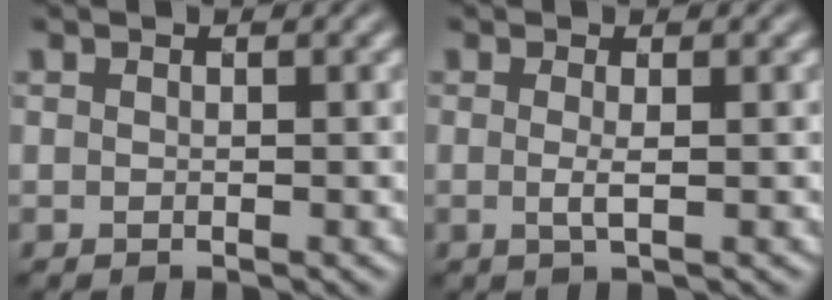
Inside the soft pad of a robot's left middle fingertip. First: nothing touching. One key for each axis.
{"total": 1.2, "fx": -0.4, "fy": 0.1, "fz": 1.1, "tx": -0.028, "ty": -0.003, "tz": -0.002}